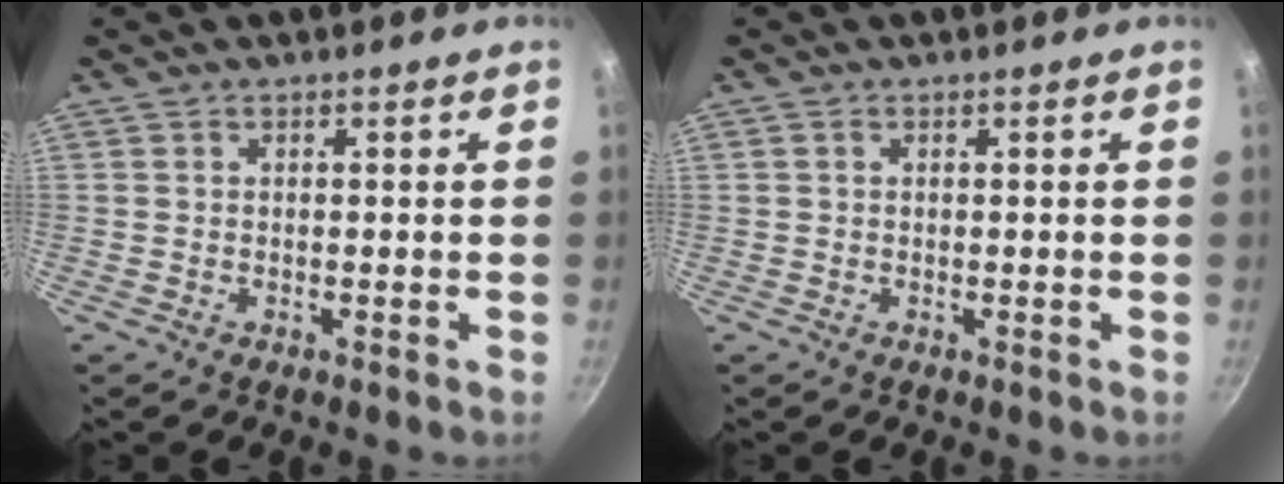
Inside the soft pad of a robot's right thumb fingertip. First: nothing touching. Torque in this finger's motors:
{"motor_torque": [-0.55, 0.39, -0.27, 0.12, 0.06]}